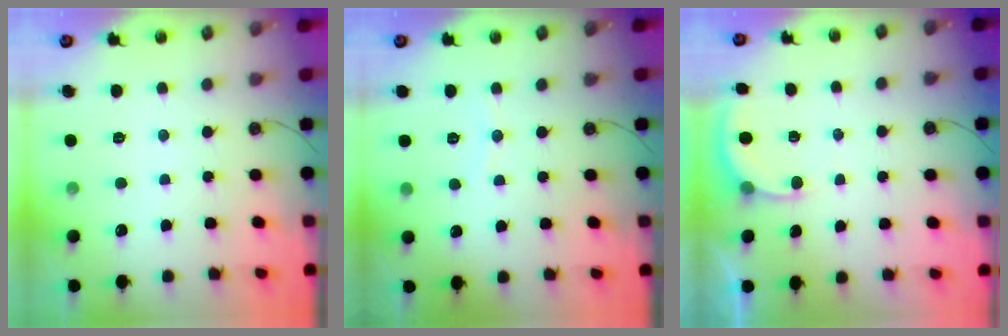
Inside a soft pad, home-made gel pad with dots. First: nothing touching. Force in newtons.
{"total": 3.0, "press": 3.0, "slide": 0.2}
{"total": 4.0, "press": 4.0, "slide": 0.3}